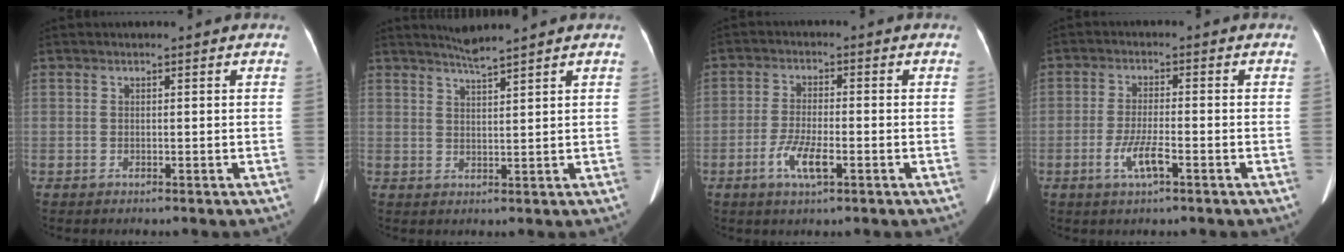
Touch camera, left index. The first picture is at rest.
{"total": 3.1, "force": [2.8, -1.0, 1.0], "torque": [-0.022, -0.002, 0.058]}
{"total": 5.3, "force": [-2.5, 1.1, 4.5], "torque": [-0.096, -0.006, -0.044]}
{"total": 4.6, "force": [-2.3, 0.6, 3.9], "torque": [-0.085, -0.007, -0.041]}